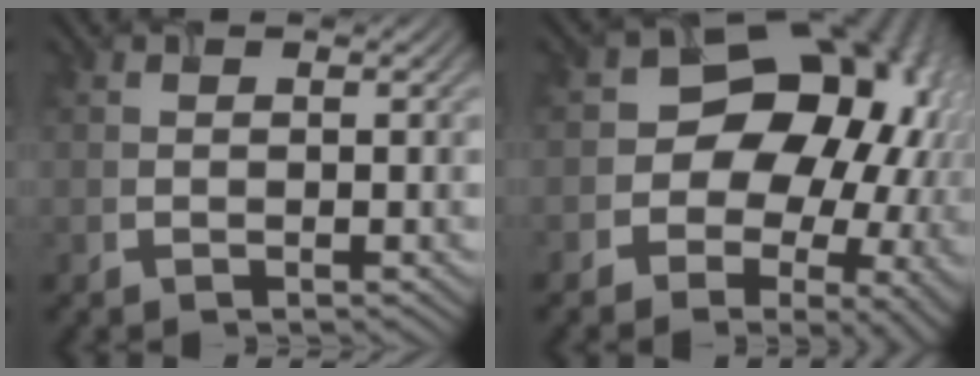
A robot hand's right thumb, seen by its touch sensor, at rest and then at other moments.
{"total": 18.0, "force": [-0.5, 14.4, 10.8], "torque": [-0.139, -0.006, -0.017]}